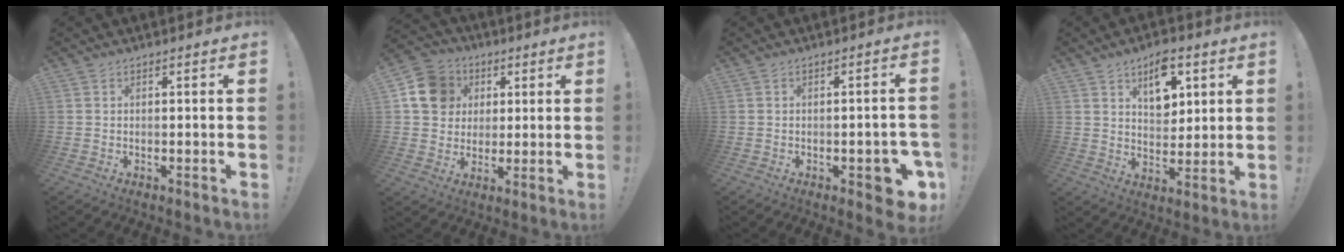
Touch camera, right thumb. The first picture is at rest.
{"total": 13.9, "force": [4.1, 12.1, 5.4], "torque": [-0.068, -0.006, 0.085]}
{"total": 6.8, "force": [-3.1, 2.5, 5.6], "torque": [-0.062, 0.011, -0.043]}
{"total": 10.7, "force": [5.5, 6.3, 6.8], "torque": [-0.083, -0.025, 0.095]}